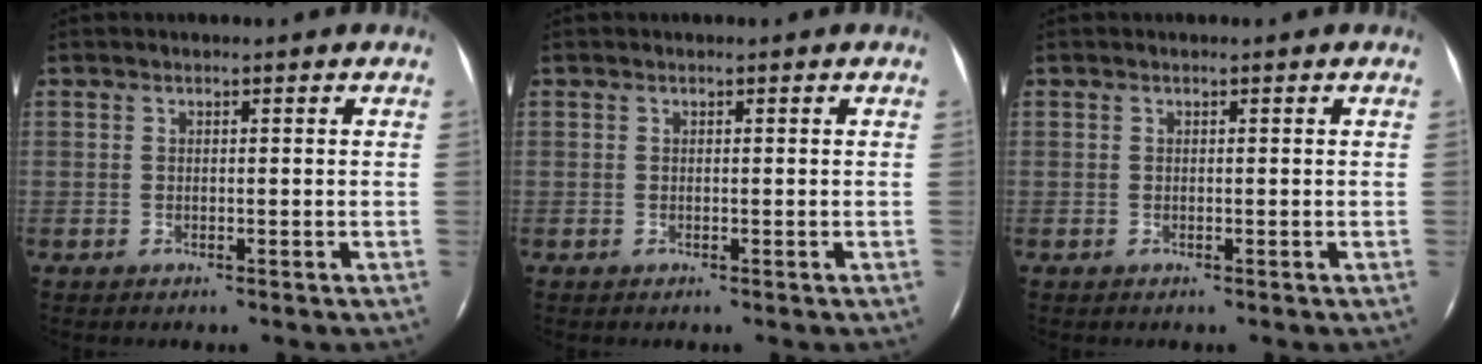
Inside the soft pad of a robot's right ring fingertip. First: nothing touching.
{"total": 0.0}
{"total": 0.0}